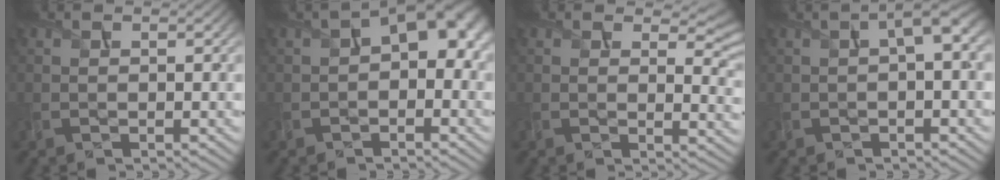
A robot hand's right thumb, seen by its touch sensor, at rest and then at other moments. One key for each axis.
{"total": 7.0, "fx": 0.4, "fy": 4.1, "fz": 5.6, "tx": -0.090, "ty": 0.008, "tz": 0.000}
{"total": 5.9, "fx": 3.0, "fy": 2.9, "fz": 4.2, "tx": -0.062, "ty": -0.008, "tz": 0.049}
{"total": 3.8, "fx": 0.6, "fy": 1.0, "fz": 3.6, "tx": -0.058, "ty": 0.011, "tz": 0.005}